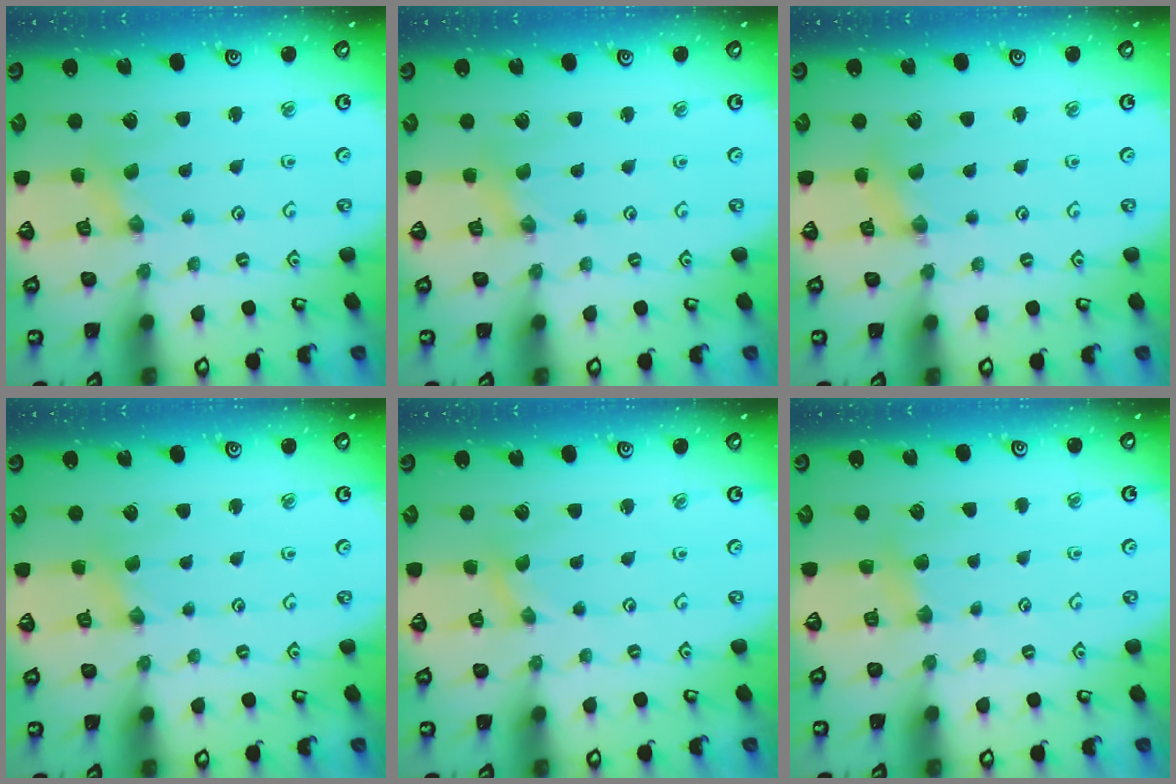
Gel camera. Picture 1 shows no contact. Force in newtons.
{"total": 0.0}
{"total": 1.3, "press": 1.3, "slide": 0.3}
{"total": 1.9, "press": 1.9, "slide": 0.3}
{"total": 0.0}
{"total": 4.4, "press": 4.3, "slide": 0.6}